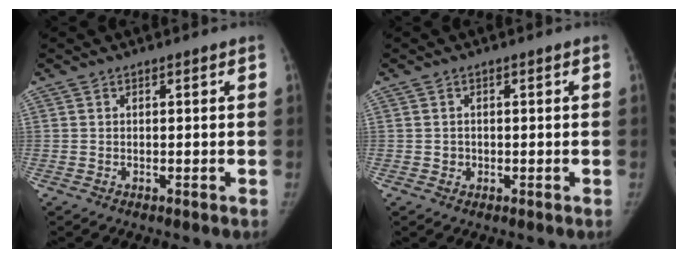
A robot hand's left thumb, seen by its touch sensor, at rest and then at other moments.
{"total": 1.3, "force": [-0.2, 1.3, 0.2], "torque": [0.003, 0.004, -0.001]}